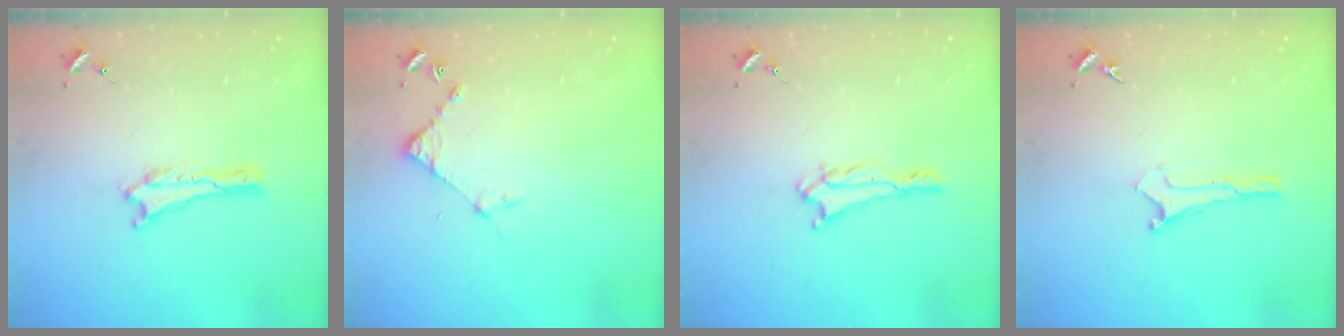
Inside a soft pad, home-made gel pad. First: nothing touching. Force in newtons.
{"total": 4.3, "press": 4.3, "slide": 0.4}
{"total": 1.0, "press": 1.0, "slide": 0.1}
{"total": 0.0}